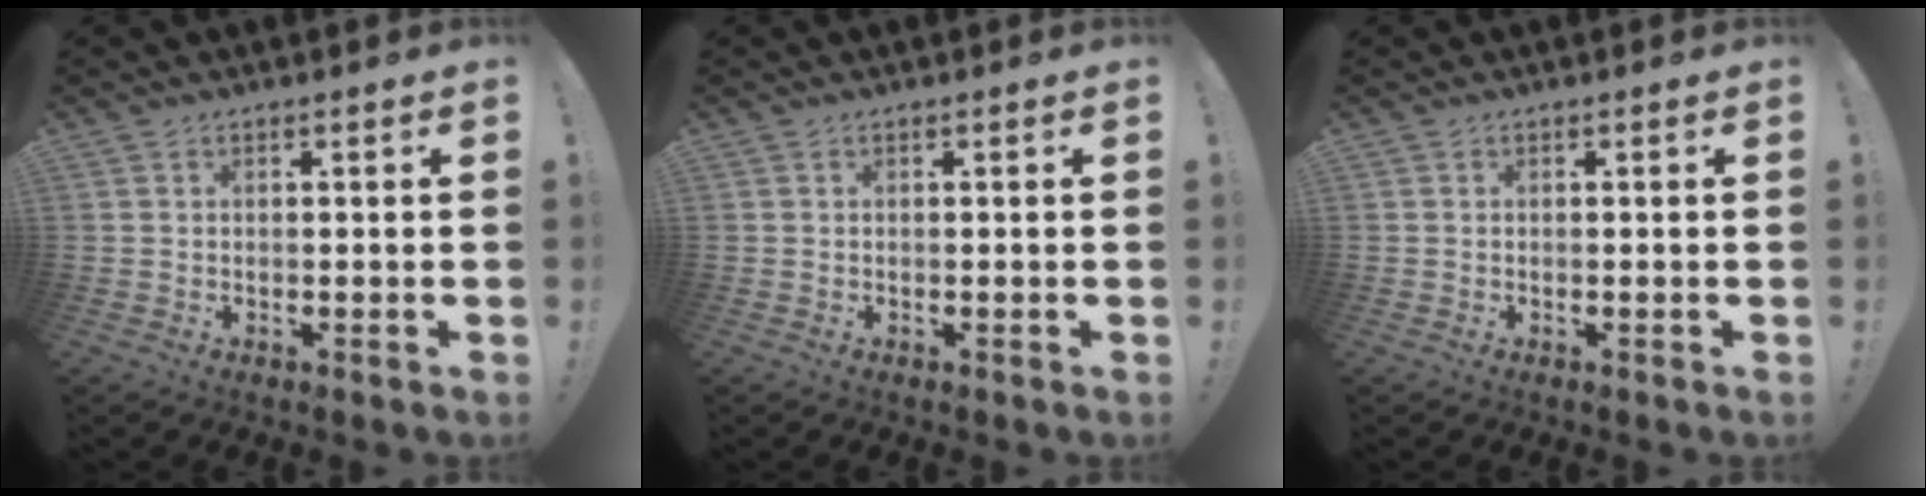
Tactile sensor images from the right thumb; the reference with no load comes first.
{"total": 0.0}
{"total": 0.0}